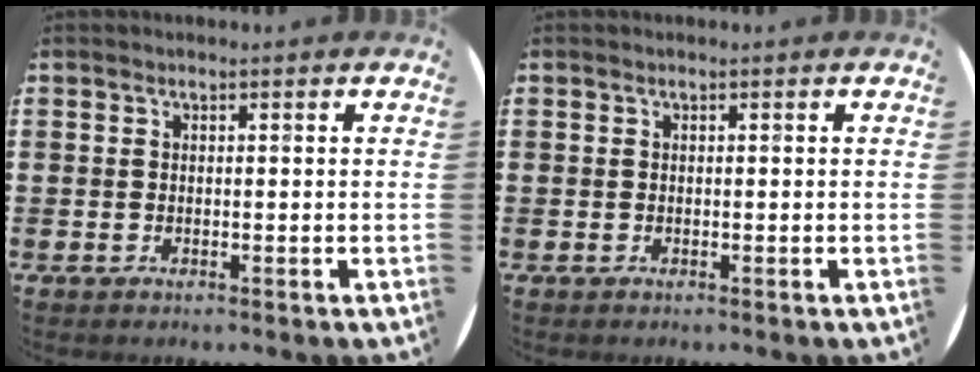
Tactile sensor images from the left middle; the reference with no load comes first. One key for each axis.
{"total": 0.0}